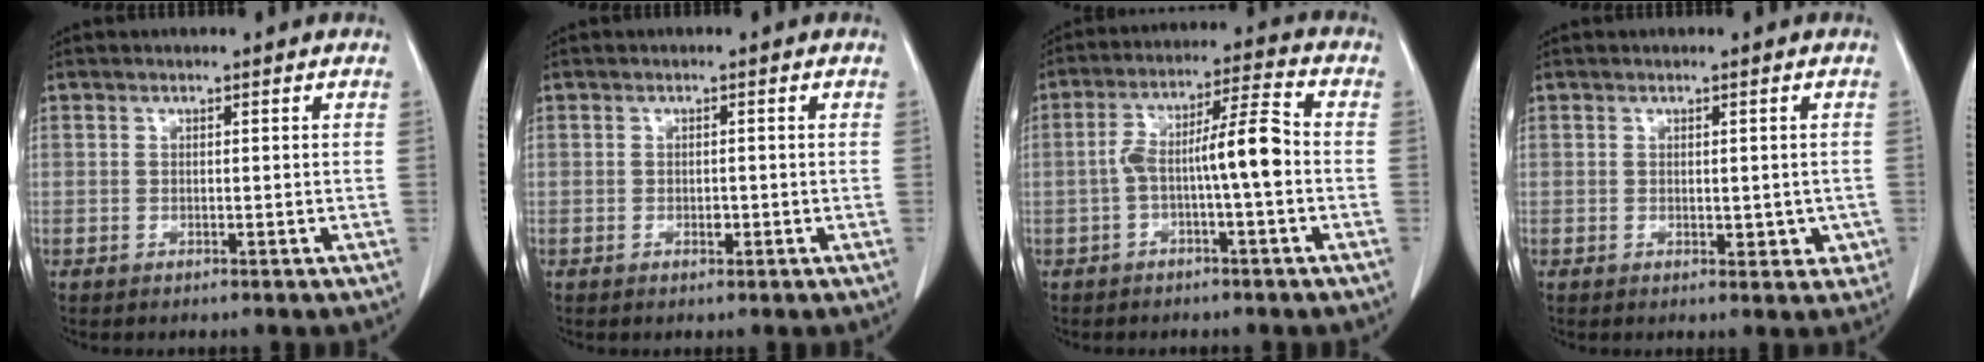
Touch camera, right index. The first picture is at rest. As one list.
[{"total": 1.0, "force": [-0.3, 0.5, 0.8], "torque": [-0.016, 0.000, -0.003]}, {"total": 8.9, "force": [-1.6, 0.8, 8.7], "torque": [-0.155, 0.031, -0.029]}, {"total": 3.1, "force": [-0.3, 1.7, 2.6], "torque": [-0.021, -0.002, 0.003]}]